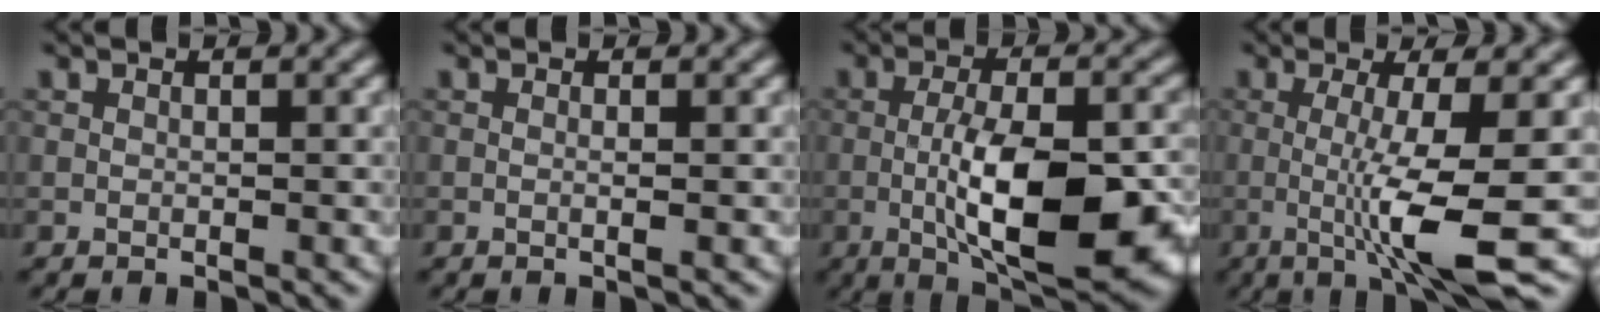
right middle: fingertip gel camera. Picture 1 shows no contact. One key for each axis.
{"total": 0.9, "fx": 0.0, "fy": 0.2, "fz": 0.9, "tx": -0.012, "ty": -0.002, "tz": -0.004}
{"total": 10.4, "fx": -2.3, "fy": 3.7, "fz": 9.4, "tx": -0.160, "ty": -0.011, "tz": -0.033}
{"total": 7.2, "fx": -1.1, "fy": 1.0, "fz": 7.0, "tx": -0.124, "ty": -0.013, "tz": -0.018}